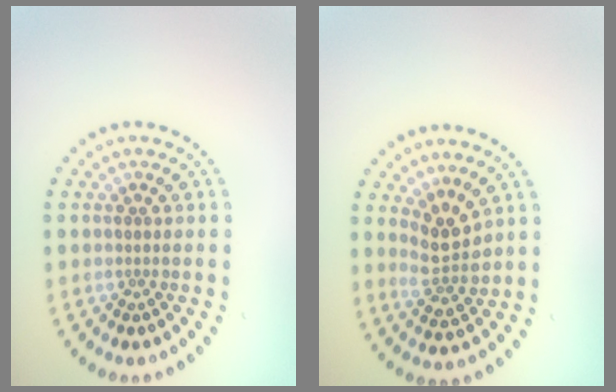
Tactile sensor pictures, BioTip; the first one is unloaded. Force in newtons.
{"total": 2.6, "press": 2.3, "slide": 1.3}